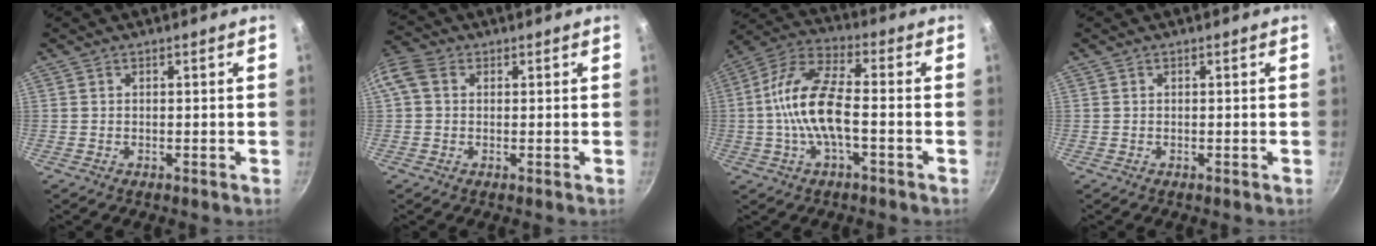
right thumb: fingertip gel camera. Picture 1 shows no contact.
{"total": 6.9, "force": [1.5, 5.3, 4.1], "torque": [-0.090, 0.021, 0.015]}
{"total": 13.2, "force": [-1.9, 5.3, 11.9], "torque": [-0.232, 0.038, -0.053]}
{"total": 0.0}